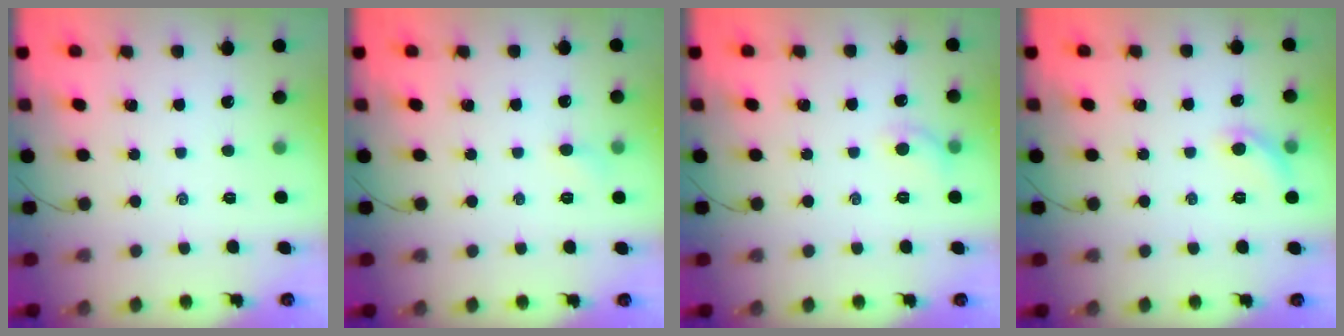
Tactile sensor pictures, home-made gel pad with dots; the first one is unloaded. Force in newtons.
{"total": 3.0, "press": 2.8, "slide": 1.0}
{"total": 5.7, "press": 5.6, "slide": 1.2}
{"total": 6.7, "press": 6.7, "slide": 1.0}